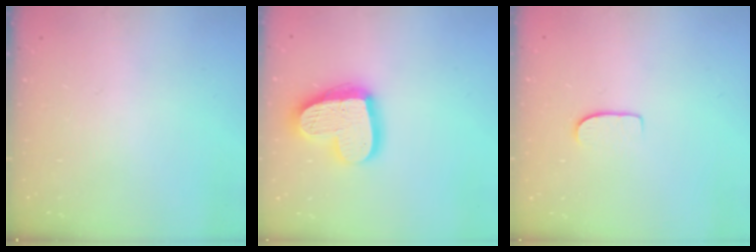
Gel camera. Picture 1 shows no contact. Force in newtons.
{"total": 18.1, "press": 18.0, "slide": 1.5}
{"total": 5.5, "press": 5.5, "slide": 0.5}